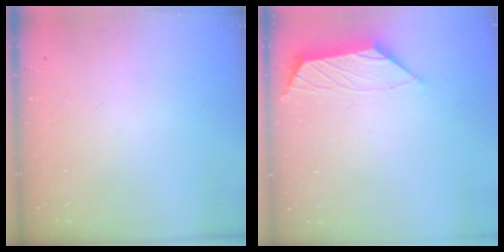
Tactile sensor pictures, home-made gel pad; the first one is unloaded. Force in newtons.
{"total": 1.6, "press": 1.5, "slide": 0.6}